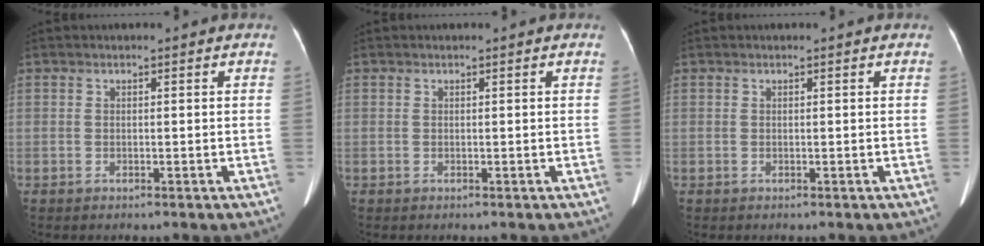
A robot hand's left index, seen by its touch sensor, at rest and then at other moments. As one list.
[{"total": 0.0}, {"total": 0.0}]